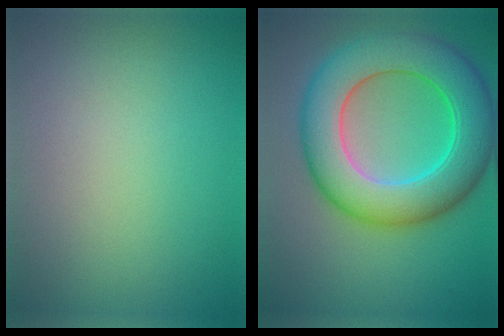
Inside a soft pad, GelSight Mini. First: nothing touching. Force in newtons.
{"total": 10.7, "press": 10.7, "slide": 0.4}